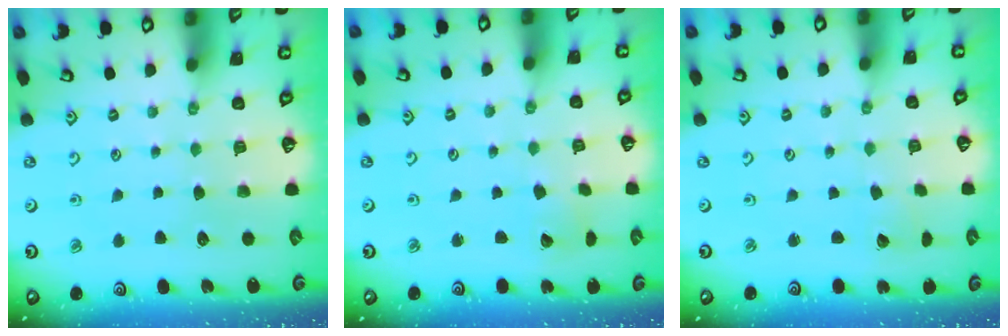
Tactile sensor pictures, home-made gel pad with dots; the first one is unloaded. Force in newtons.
{"total": 2.6, "press": 2.6, "slide": 0.1}
{"total": 1.2, "press": 1.2, "slide": 0.1}